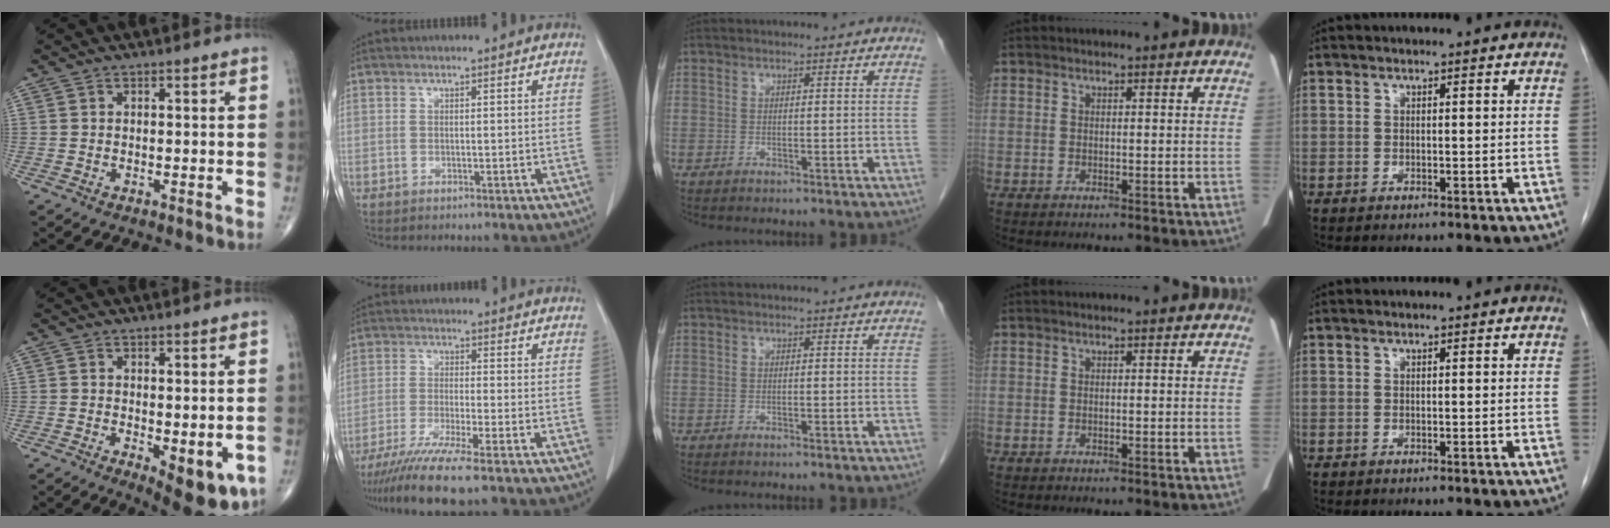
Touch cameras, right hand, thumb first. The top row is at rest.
{"thumb": {"total": 10.0, "force": [-3.1, 4.3, 8.4], "torque": [-0.098, -0.014, -0.035]}, "index": {"total": 9.9, "force": [-7.5, -0.7, 6.4], "torque": [-0.105, -0.028, -0.123]}}